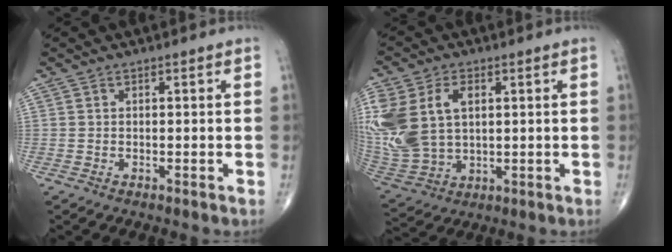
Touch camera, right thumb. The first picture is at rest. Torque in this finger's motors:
{"motor_torque": [1.11, 2.09, 1.40, 0.48, 0.20]}